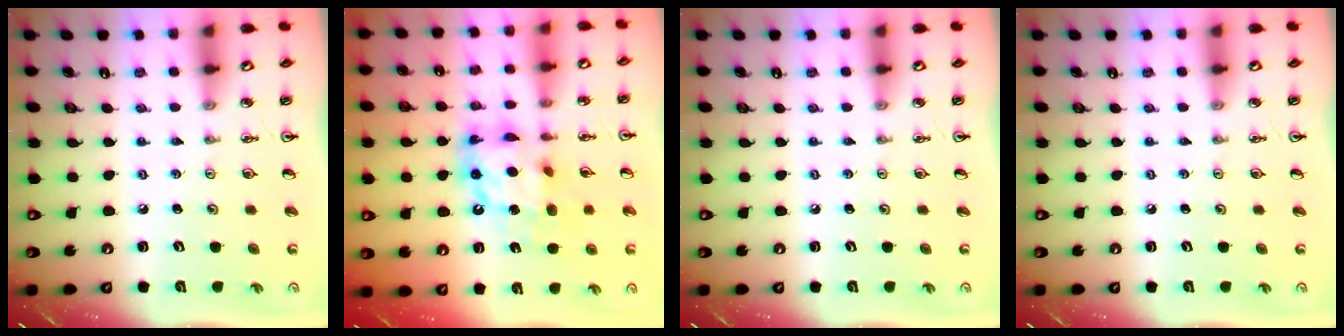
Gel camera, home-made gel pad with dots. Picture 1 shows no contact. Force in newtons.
{"total": 13.4, "press": 13.3, "slide": 1.1}
{"total": 0.0}
{"total": 0.0}